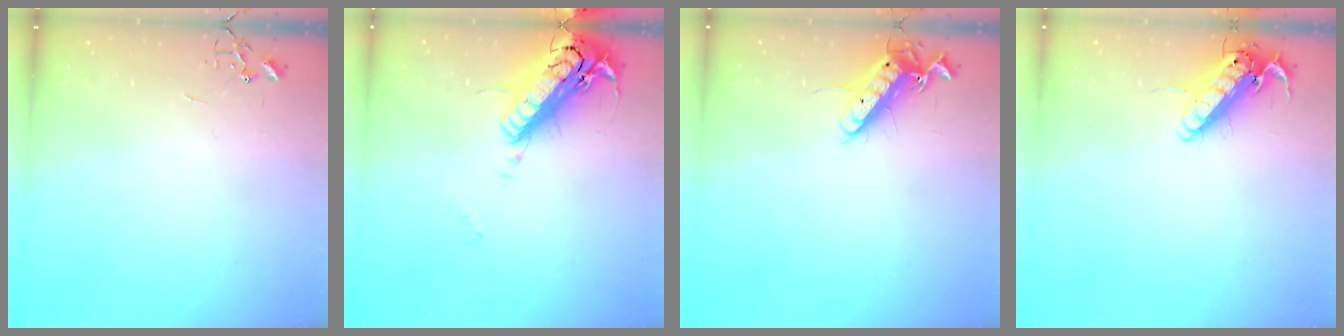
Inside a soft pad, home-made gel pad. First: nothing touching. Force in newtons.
{"total": 21.3, "press": 20.9, "slide": 4.0}
{"total": 12.5, "press": 12.5, "slide": 1.1}
{"total": 13.8, "press": 13.6, "slide": 2.3}